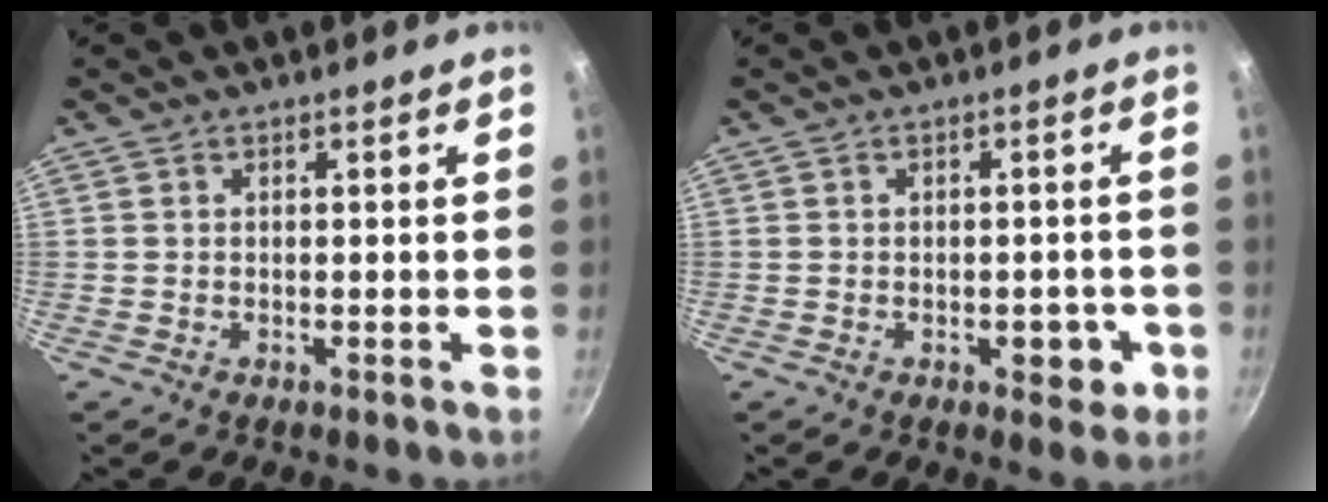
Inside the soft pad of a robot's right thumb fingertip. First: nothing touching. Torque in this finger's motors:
{"motor_torque": [0.74, 0.24, 0.36, 0.57, 0.09]}